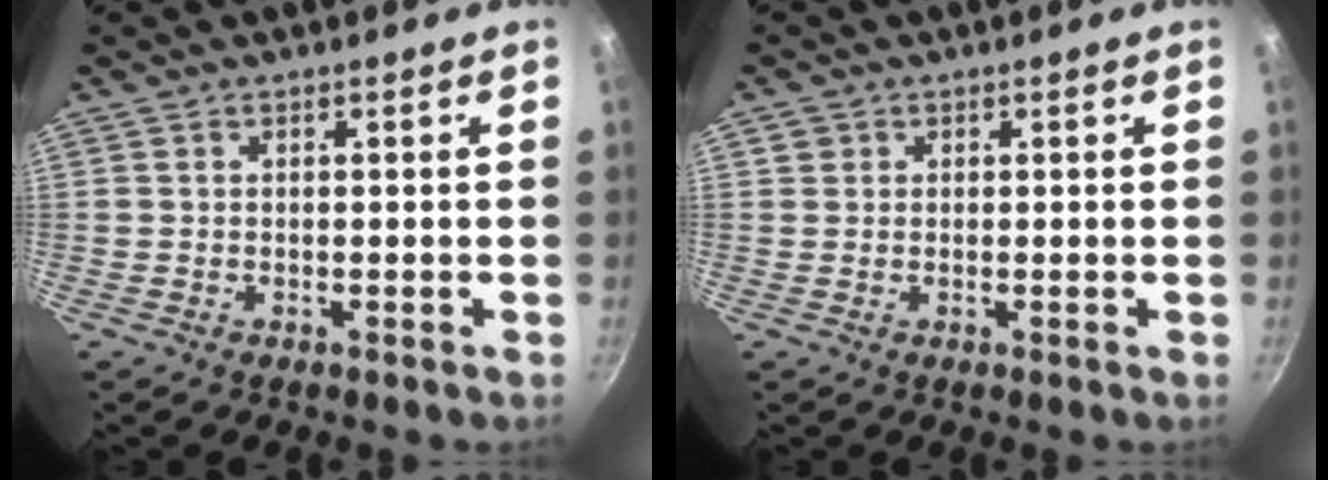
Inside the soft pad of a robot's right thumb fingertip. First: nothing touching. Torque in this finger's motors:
{"motor_torque": [-0.11, -0.12, -0.14, -0.65, 0.00]}